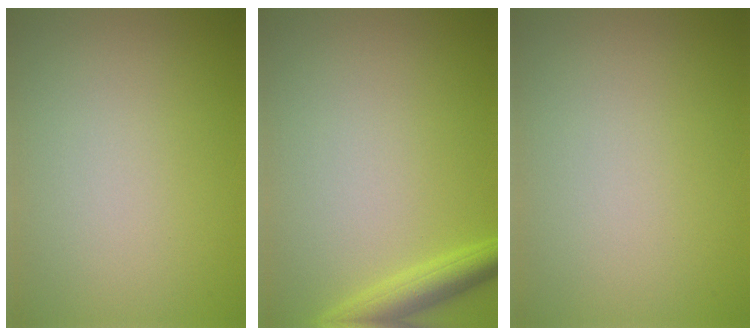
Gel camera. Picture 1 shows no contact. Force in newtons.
{"total": 3.0, "press": 2.9, "slide": 0.2}
{"total": 0.0}